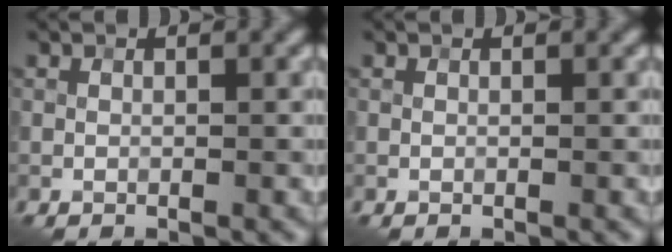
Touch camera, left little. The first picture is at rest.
{"total": 0.0}